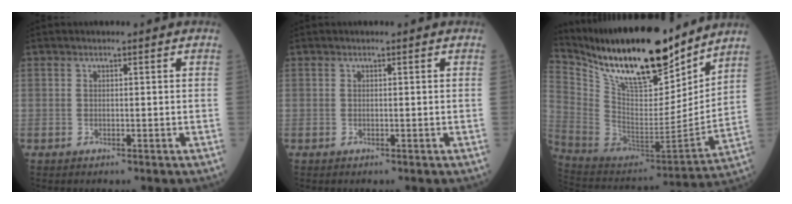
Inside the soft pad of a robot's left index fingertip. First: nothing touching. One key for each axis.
{"total": 0.0}
{"total": 23.7, "fx": 19.1, "fy": 5.4, "fz": 12.9, "tx": -0.236, "ty": -0.021, "tz": 0.332}